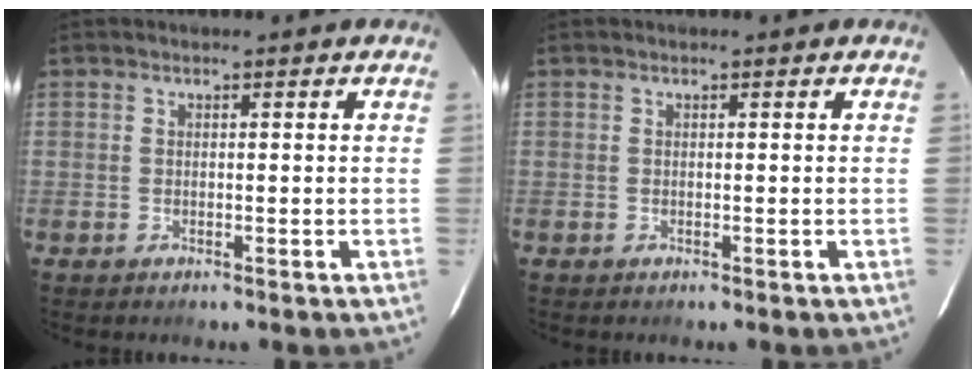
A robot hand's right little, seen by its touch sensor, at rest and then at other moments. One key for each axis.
{"total": 0.0}